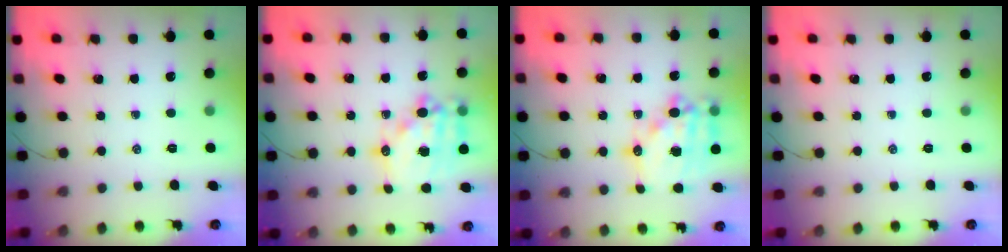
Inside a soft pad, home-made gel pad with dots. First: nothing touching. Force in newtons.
{"total": 17.8, "press": 17.4, "slide": 3.9}
{"total": 17.8, "press": 17.4, "slide": 3.9}
{"total": 0.0}